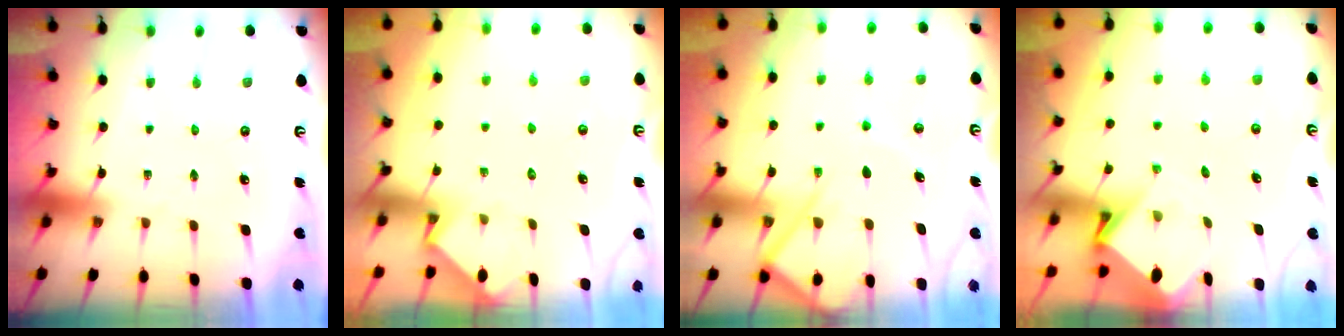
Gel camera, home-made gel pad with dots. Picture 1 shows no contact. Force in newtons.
{"total": 2.6, "press": 2.6, "slide": 0.4}
{"total": 10.2, "press": 10.2, "slide": 0.9}
{"total": 3.7, "press": 3.6, "slide": 0.4}